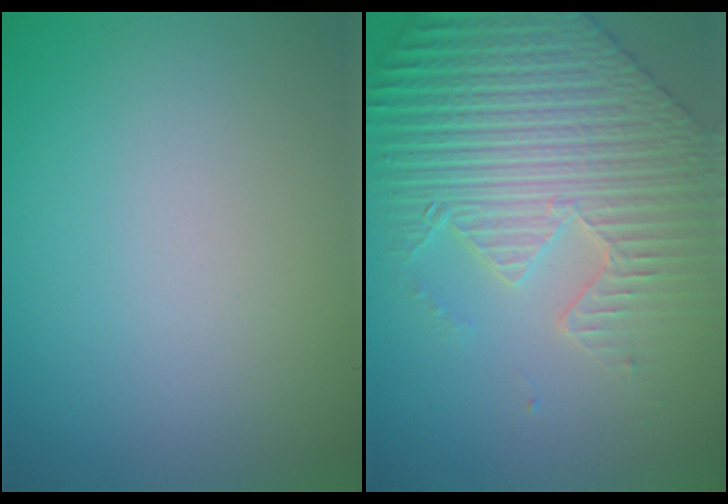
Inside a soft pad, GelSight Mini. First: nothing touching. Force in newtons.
{"total": 8.1, "press": 6.4, "slide": 5.0}